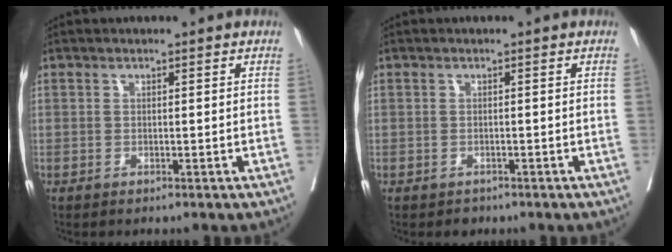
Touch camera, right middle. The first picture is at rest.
{"total": 1.1, "force": [-0.9, 0.7, 0.1], "torque": [-0.003, 0.000, -0.012]}